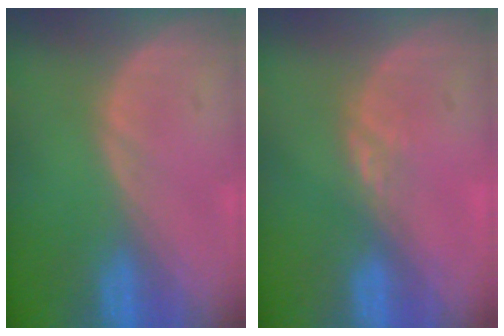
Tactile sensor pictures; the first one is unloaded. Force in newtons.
{"total": 2.0, "press": 1.5, "slide": 1.3}